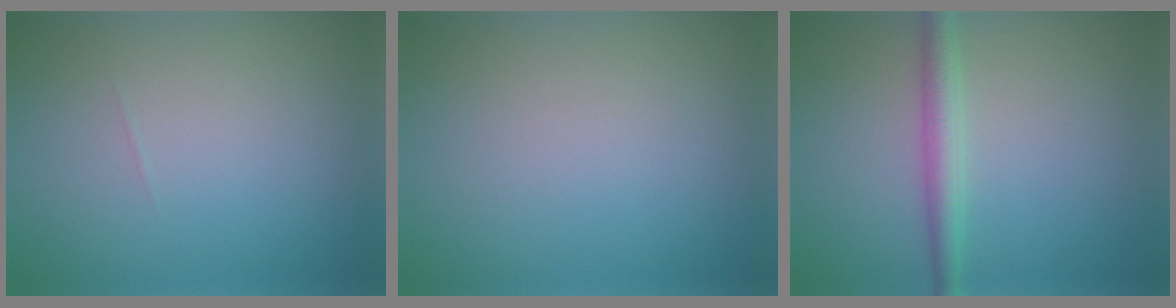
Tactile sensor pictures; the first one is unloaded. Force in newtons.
{"total": 0.0}
{"total": 2.7, "press": 2.7, "slide": 0.1}